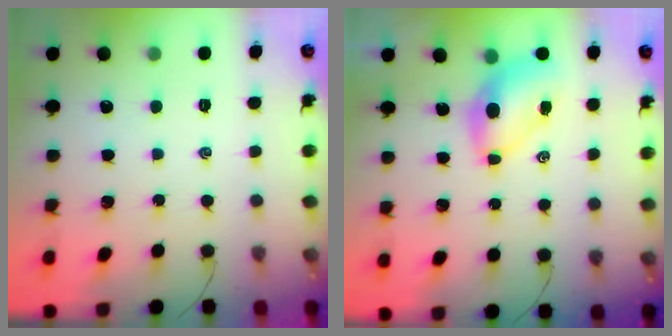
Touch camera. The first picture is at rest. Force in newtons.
{"total": 6.7, "press": 6.6, "slide": 1.1}